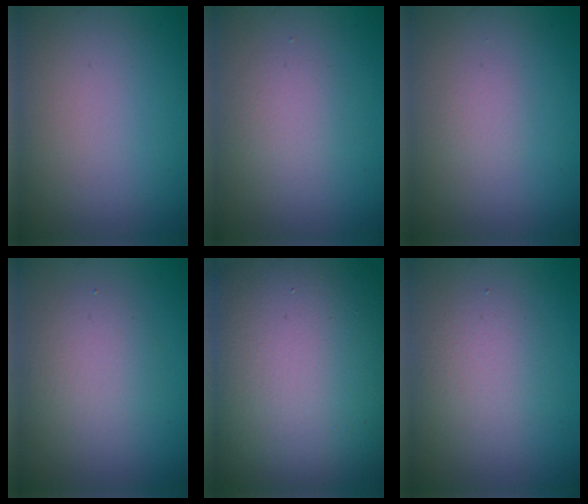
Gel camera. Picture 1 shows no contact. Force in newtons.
{"total": 1.9, "press": 1.9, "slide": 0.1}
{"total": 0.9, "press": 0.9, "slide": 0.0}
{"total": 2.8, "press": 2.8, "slide": 0.2}
{"total": 20.0, "press": 20.0, "slide": 1.5}
{"total": 2.7, "press": 2.7, "slide": 0.2}